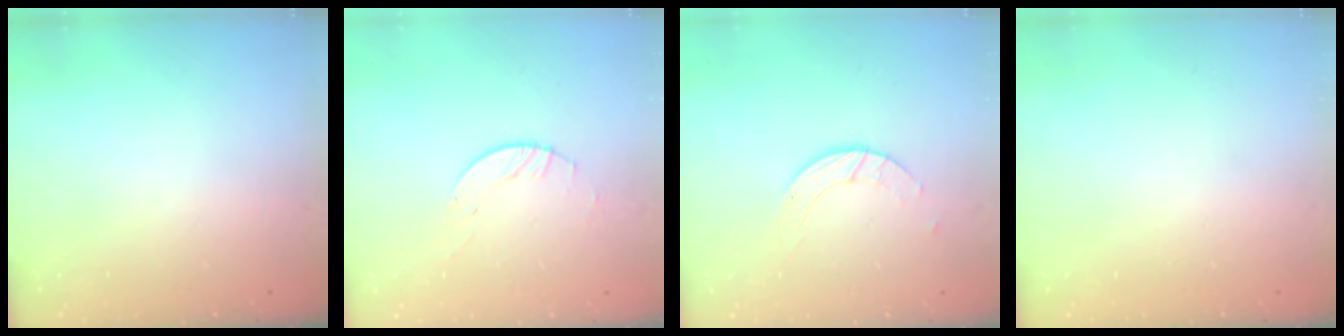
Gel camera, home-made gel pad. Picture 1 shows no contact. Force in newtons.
{"total": 2.9, "press": 2.9, "slide": 0.4}
{"total": 2.8, "press": 2.8, "slide": 0.3}
{"total": 0.0}